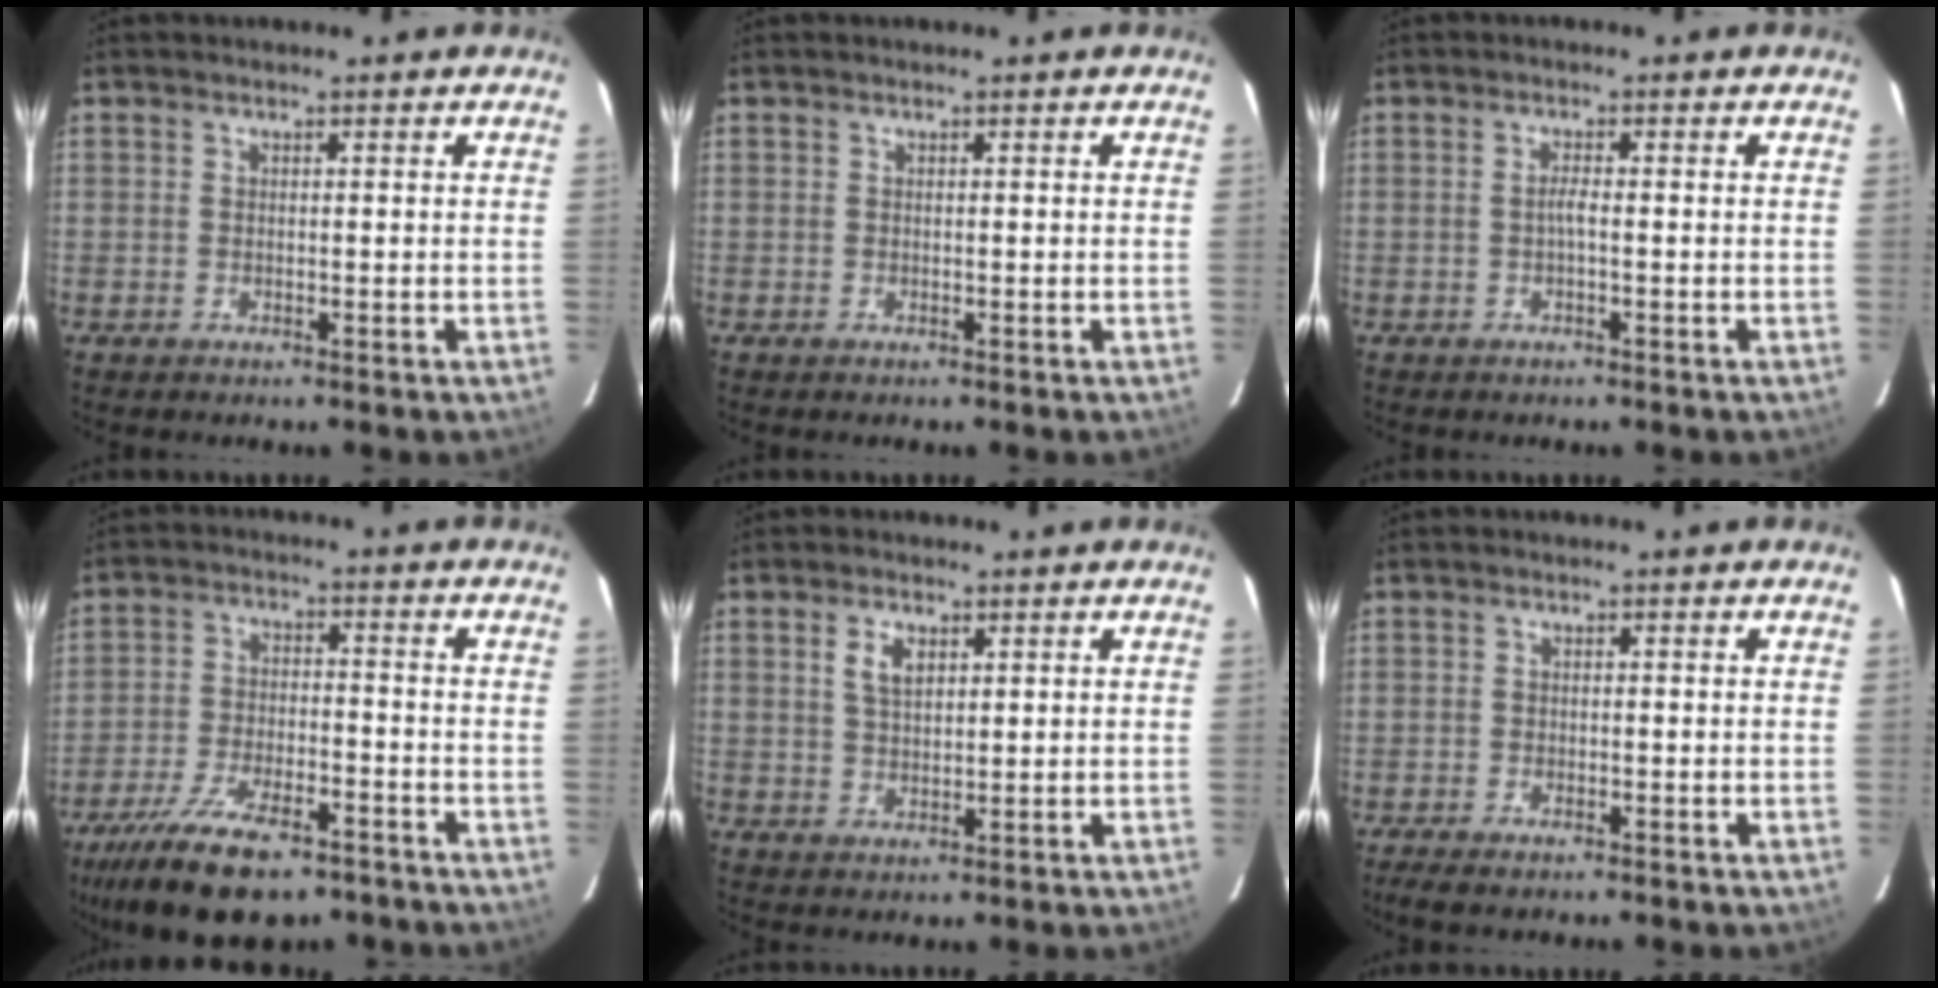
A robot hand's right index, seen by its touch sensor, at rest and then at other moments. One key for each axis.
{"total": 0.0}
{"total": 1.3, "fx": -0.4, "fy": 0.0, "fz": 1.2, "tx": -0.023, "ty": 0.004, "tz": -0.010}
{"total": 16.8, "fx": -11.8, "fy": 6.5, "fz": 10.0, "tx": -0.215, "ty": -0.032, "tz": -0.198}
{"total": 3.7, "fx": 1.6, "fy": 2.0, "fz": 2.7, "tx": -0.051, "ty": 0.005, "tz": 0.030}
{"total": 3.2, "fx": -2.5, "fy": 0.9, "fz": 1.9, "tx": -0.047, "ty": -0.011, "tz": -0.044}